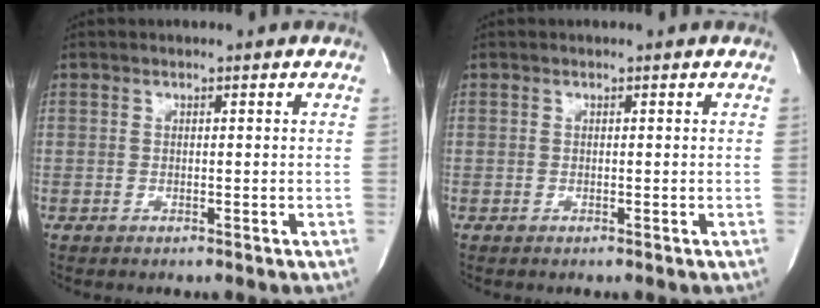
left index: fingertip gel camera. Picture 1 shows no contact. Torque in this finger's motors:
{"motor_torque": [0.02, 0.00, -0.01, 0.00]}